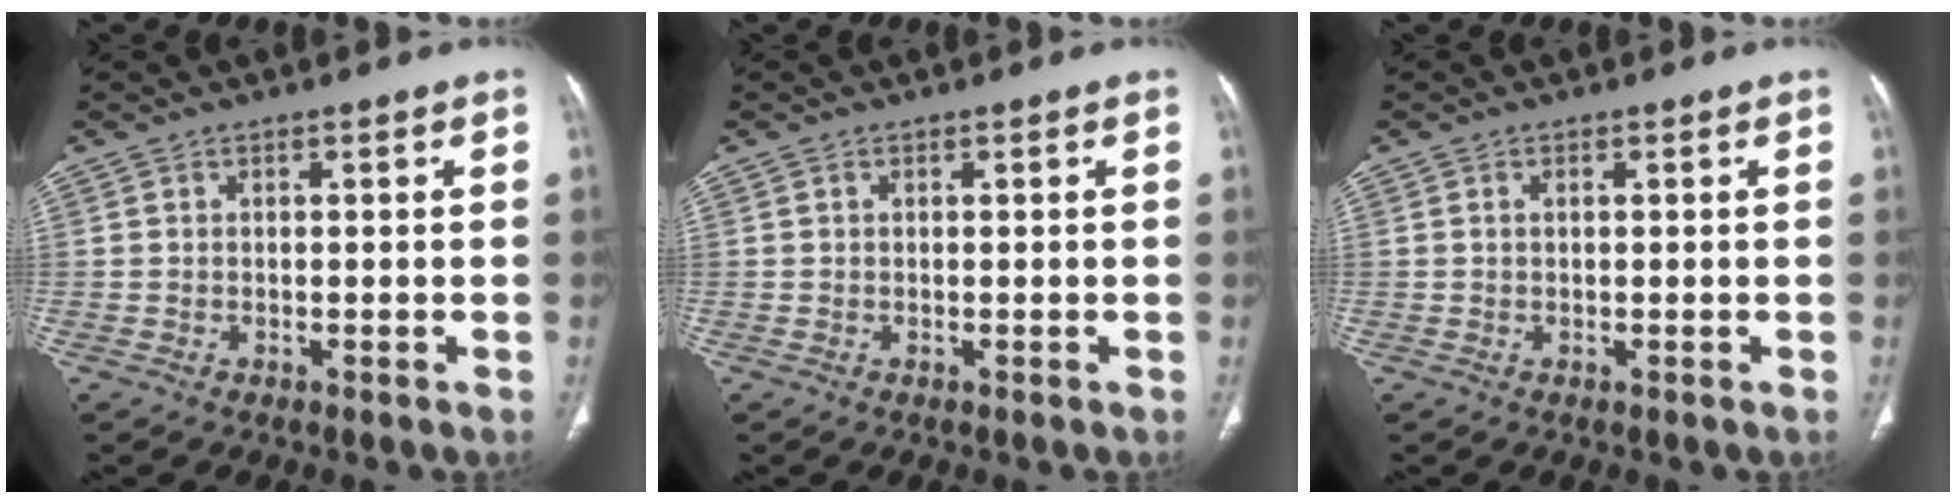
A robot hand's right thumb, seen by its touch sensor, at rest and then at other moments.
{"total": 0.0}
{"total": 0.5, "force": [0.1, 0.3, 0.4], "torque": [-0.011, 0.004, 0.002]}